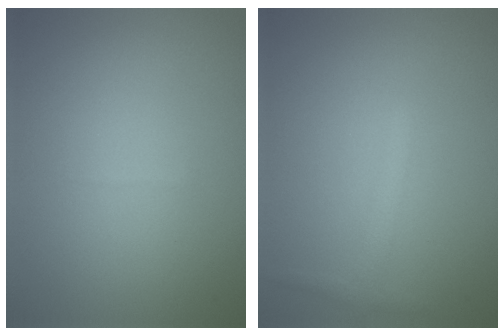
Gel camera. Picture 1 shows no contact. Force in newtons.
{"total": 1.4, "press": 1.4, "slide": 0.1}